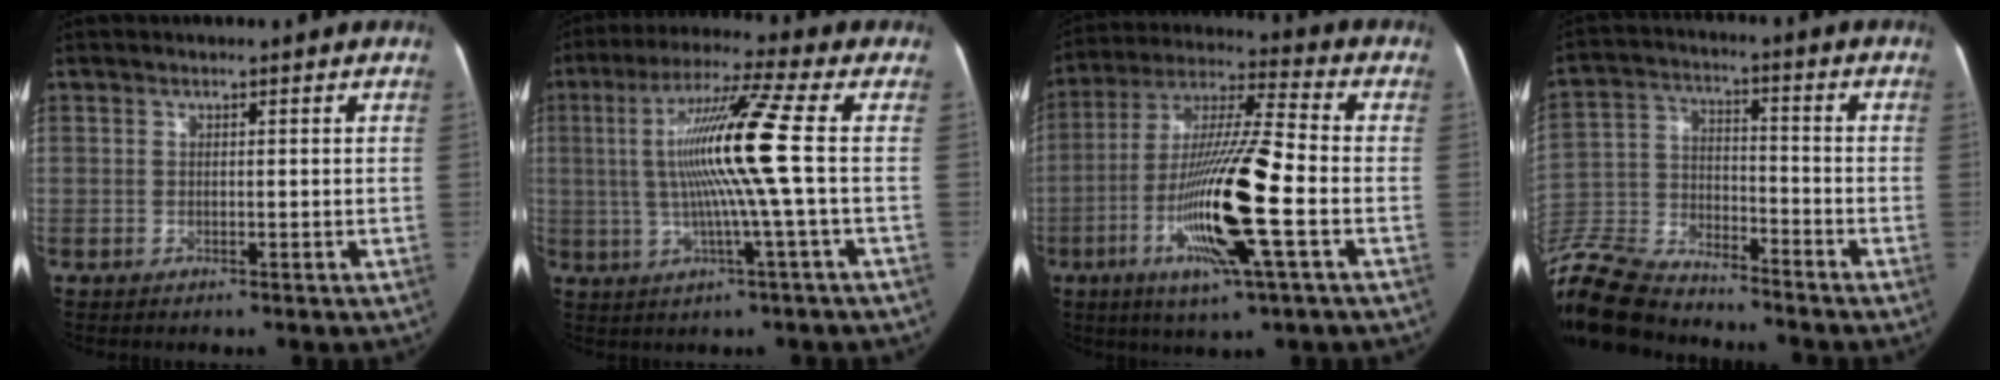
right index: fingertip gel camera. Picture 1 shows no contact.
{"total": 12.4, "force": [0.2, -1.9, 12.3], "torque": [-0.233, 0.006, 0.000]}
{"total": 17.6, "force": [-4.9, 0.7, 16.9], "torque": [-0.329, -0.010, -0.089]}
{"total": 14.2, "force": [-13.4, 3.1, 3.6], "torque": [-0.071, 0.012, -0.241]}